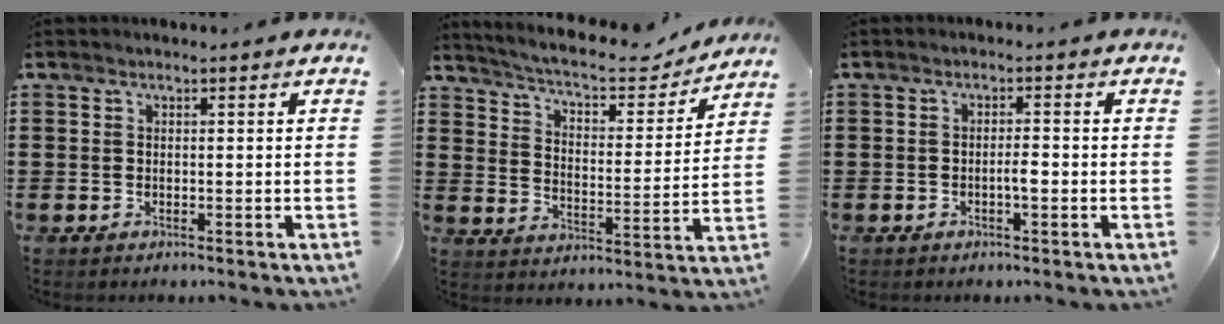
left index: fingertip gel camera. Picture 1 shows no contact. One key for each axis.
{"total": 6.0, "fx": 5.6, "fy": 0.8, "fz": 2.2, "tx": -0.069, "ty": -0.035, "tz": 0.091}
{"total": 2.1, "fx": -0.7, "fy": 0.6, "fz": 1.8, "tx": -0.036, "ty": 0.004, "tz": -0.014}